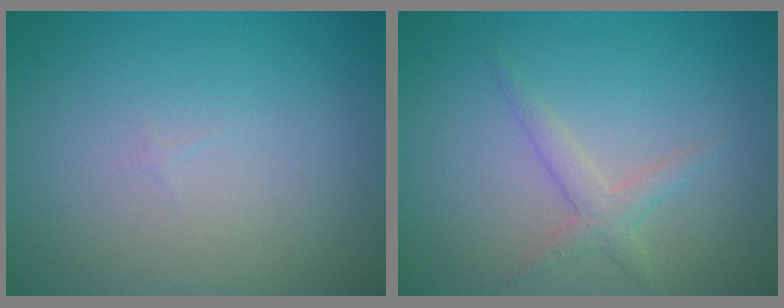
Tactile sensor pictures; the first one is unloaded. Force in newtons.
{"total": 1.8, "press": 1.8, "slide": 0.1}